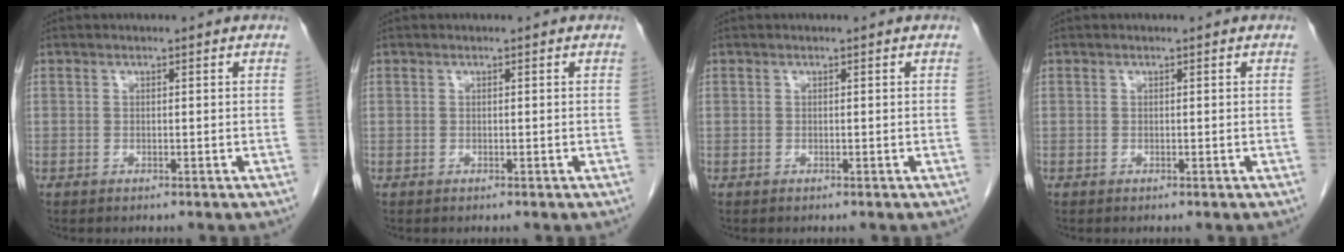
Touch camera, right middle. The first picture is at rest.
{"total": 0.0}
{"total": 0.0}
{"total": 0.0}